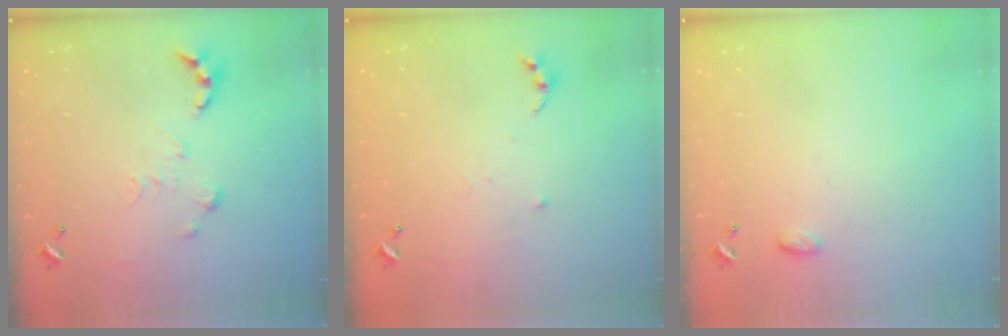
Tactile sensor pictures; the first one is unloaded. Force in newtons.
{"total": 6.1, "press": 6.1, "slide": 0.7}
{"total": 3.4, "press": 3.4, "slide": 0.5}